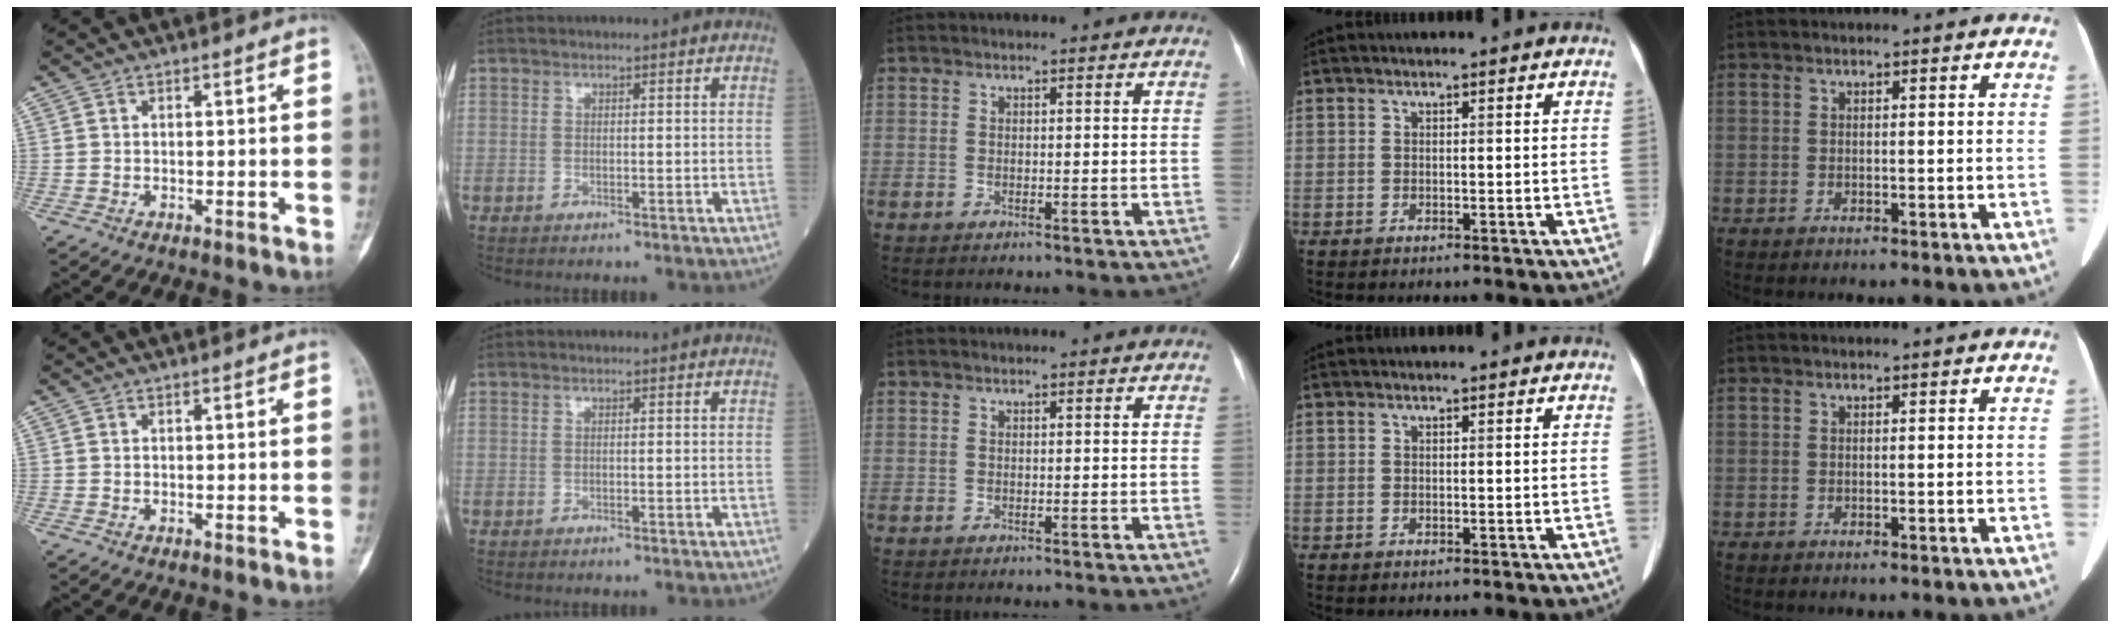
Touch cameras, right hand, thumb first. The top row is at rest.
{}